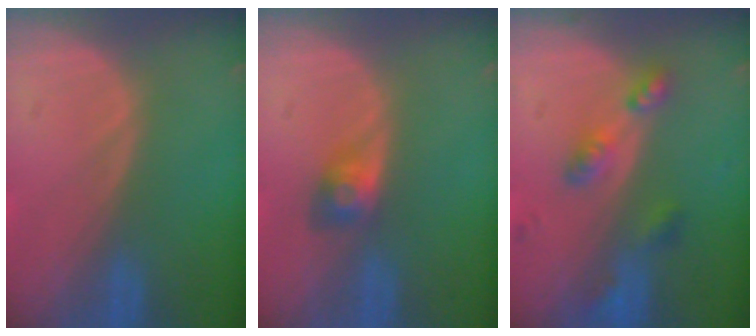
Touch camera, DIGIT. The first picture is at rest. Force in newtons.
{"total": 2.8, "press": 2.6, "slide": 1.1}
{"total": 5.3, "press": 4.8, "slide": 2.2}